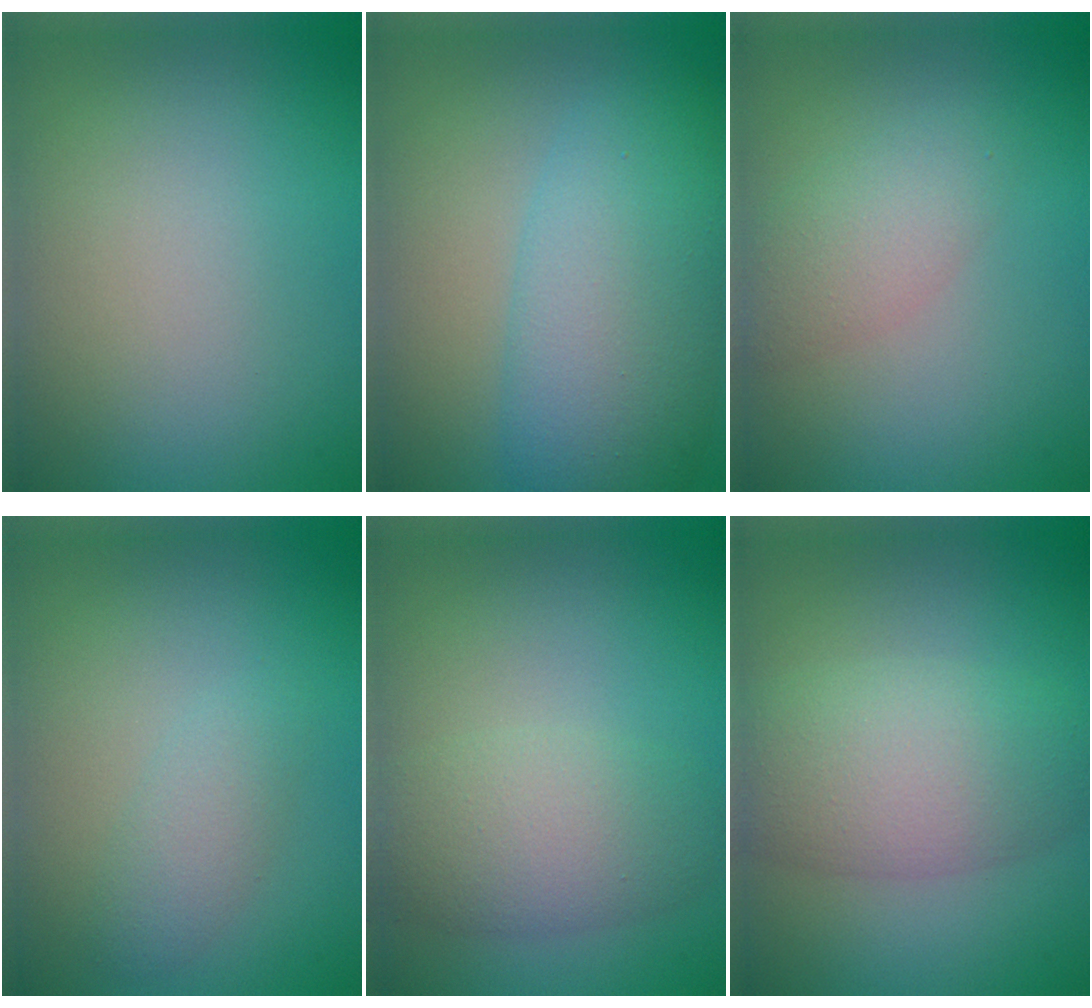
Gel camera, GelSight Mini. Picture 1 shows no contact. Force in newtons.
{"total": 7.9, "press": 7.9, "slide": 0.1}
{"total": 2.8, "press": 2.8, "slide": 0.0}
{"total": 1.8, "press": 1.8, "slide": 0.0}
{"total": 4.5, "press": 4.5, "slide": 0.3}
{"total": 6.2, "press": 6.2, "slide": 0.3}